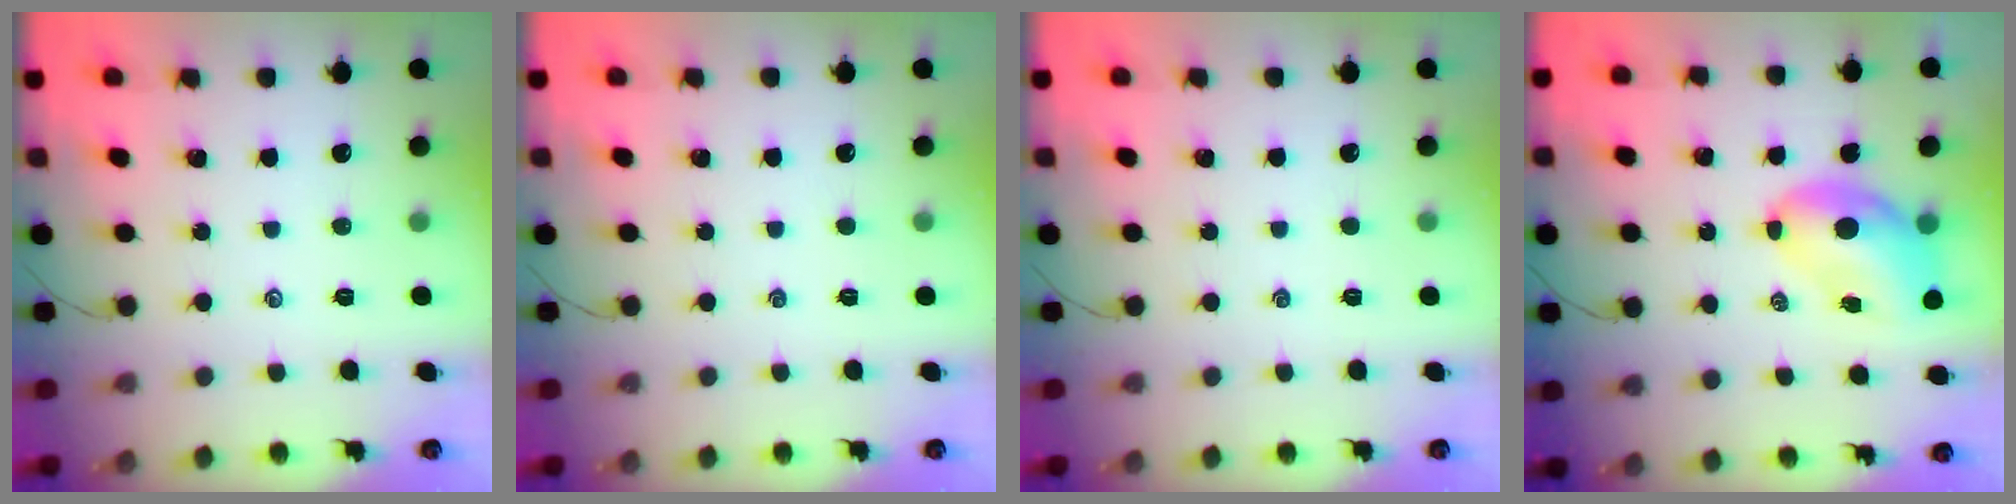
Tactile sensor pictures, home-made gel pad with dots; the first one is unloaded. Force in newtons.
{"total": 0.0}
{"total": 0.0}
{"total": 7.4, "press": 7.1, "slide": 1.9}